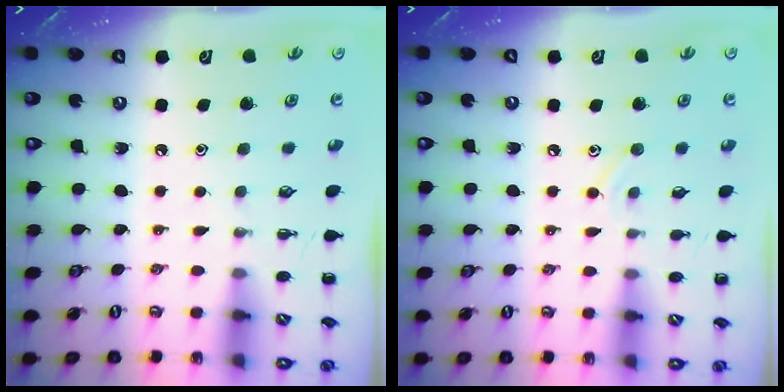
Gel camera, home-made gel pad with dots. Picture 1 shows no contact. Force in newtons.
{"total": 6.6, "press": 6.2, "slide": 2.1}